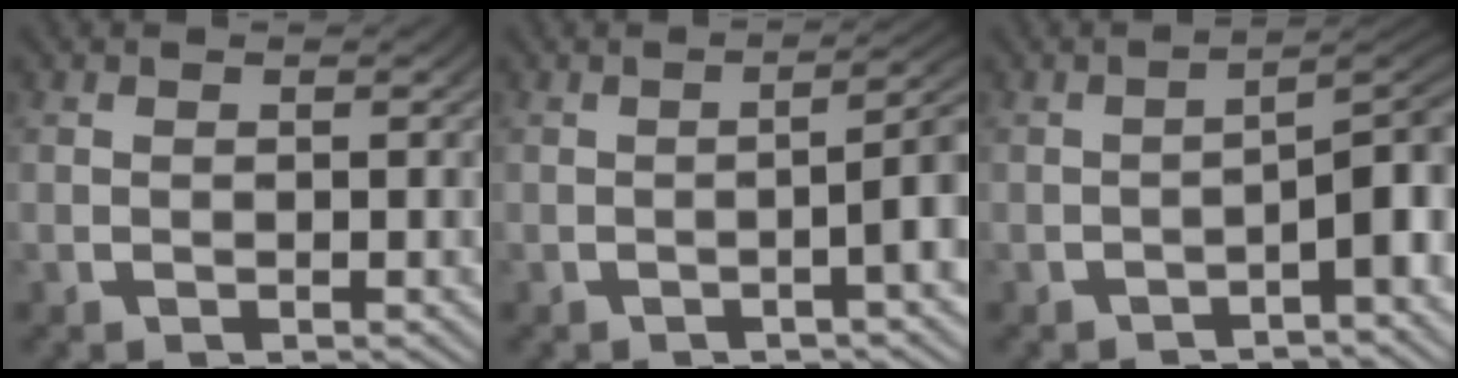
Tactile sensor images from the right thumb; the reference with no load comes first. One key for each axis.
{"total": 5.4, "fx": -0.3, "fy": 1.5, "fz": 5.2, "tx": -0.064, "ty": 0.008, "tz": -0.012}
{"total": 6.1, "fx": -1.2, "fy": 2.4, "fz": 5.4, "tx": -0.065, "ty": -0.004, "tz": -0.019}